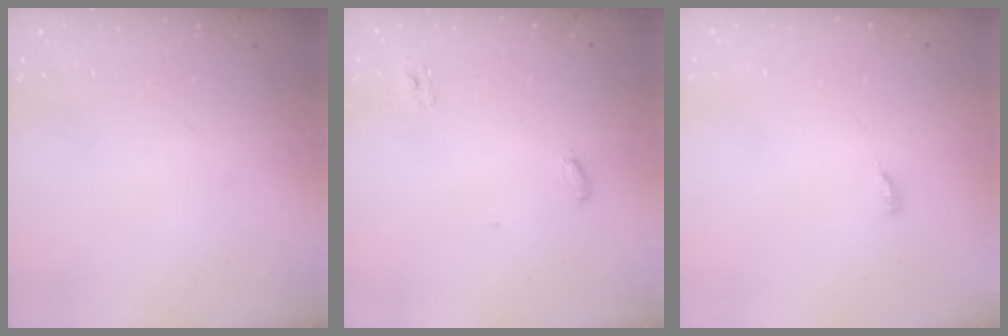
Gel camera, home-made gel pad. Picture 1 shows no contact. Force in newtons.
{"total": 4.2, "press": 4.2, "slide": 0.3}
{"total": 2.9, "press": 2.9, "slide": 0.2}